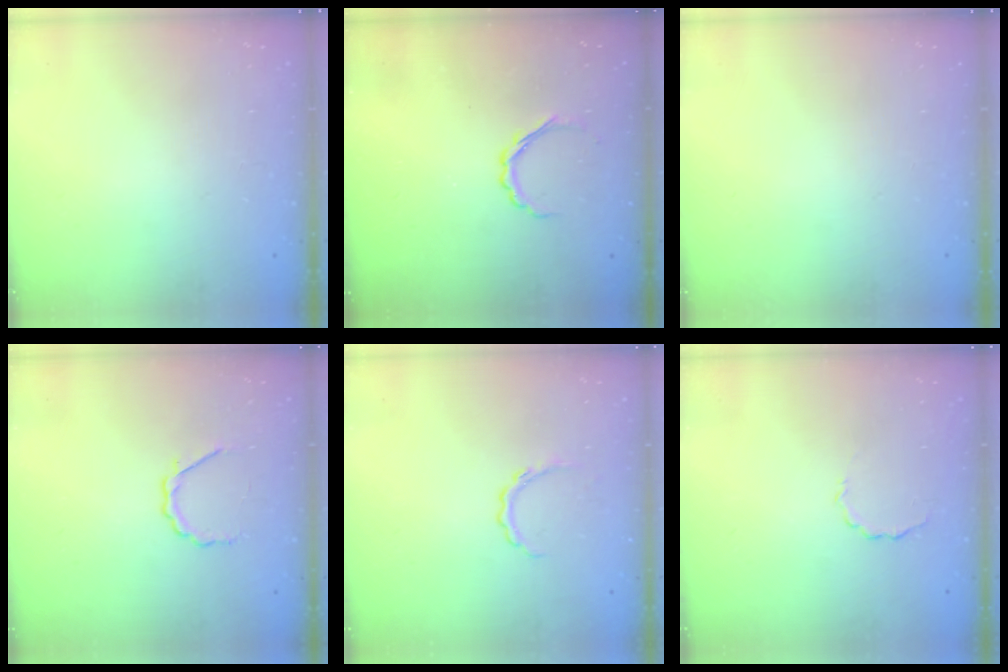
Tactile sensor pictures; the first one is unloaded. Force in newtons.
{"total": 4.4, "press": 4.2, "slide": 1.1}
{"total": 0.0}
{"total": 3.5, "press": 3.3, "slide": 1.2}
{"total": 4.5, "press": 4.4, "slide": 0.7}
{"total": 2.0, "press": 1.9, "slide": 0.7}